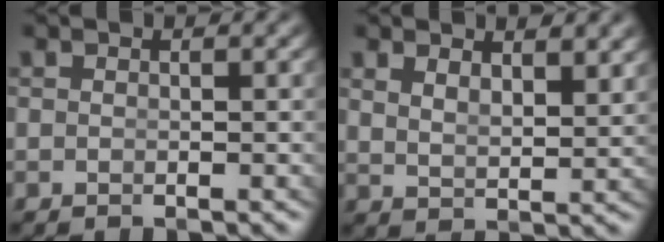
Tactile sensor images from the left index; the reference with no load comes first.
{"total": 2.4, "force": [2.0, 0.3, 1.2], "torque": [-0.028, -0.019, 0.050]}